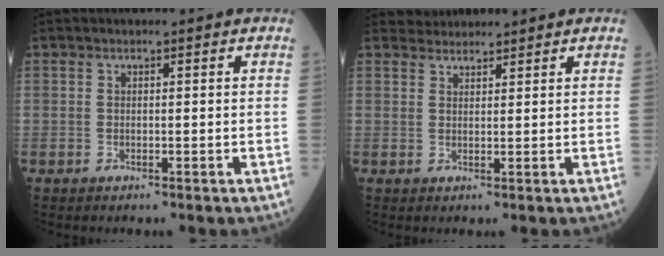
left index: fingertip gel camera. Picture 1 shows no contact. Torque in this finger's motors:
{"motor_torque": [-0.49, -0.83, 0.08, 0.01]}